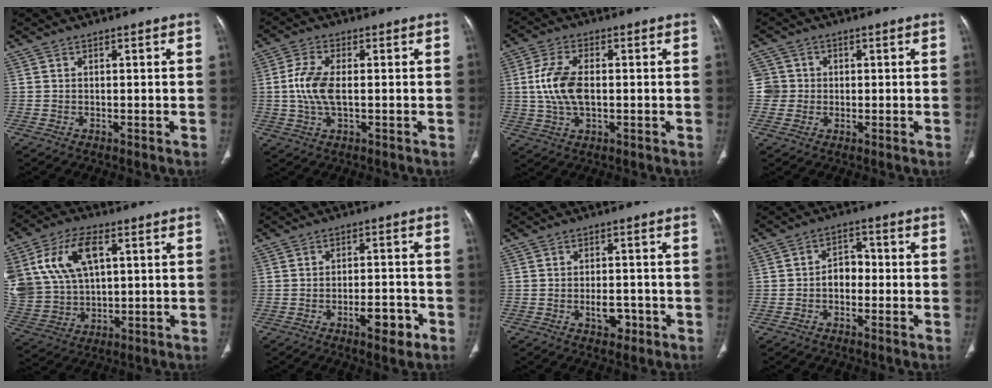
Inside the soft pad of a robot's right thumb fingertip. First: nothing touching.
{"total": 7.1, "force": [0.0, 3.3, 6.3], "torque": [-0.148, 0.005, -0.002]}
{"total": 9.1, "force": [0.3, 4.9, 7.7], "torque": [-0.164, 0.004, 0.006]}
{"total": 4.0, "force": [0.0, 4.0, 0.1], "torque": [0.027, 0.009, -0.003]}
{"total": 19.0, "force": [6.2, 11.9, 13.3], "torque": [-0.280, -0.005, 0.128]}
{"total": 5.9, "force": [-3.1, 2.1, 4.6], "torque": [-0.063, 0.019, -0.043]}
{"total": 3.9, "force": [-1.7, 2.3, 2.6], "torque": [-0.028, 0.011, -0.021]}
{"total": 4.3, "force": [-1.0, 3.2, 2.6], "torque": [-0.021, 0.022, -0.027]}